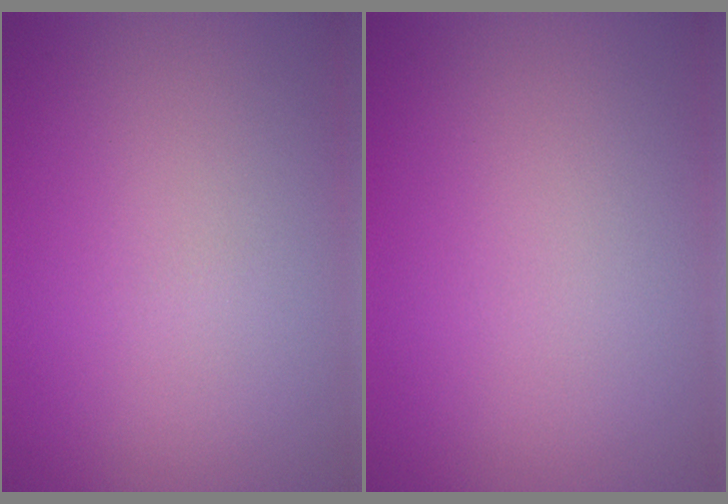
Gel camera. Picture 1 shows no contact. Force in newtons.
{"total": 0.0}